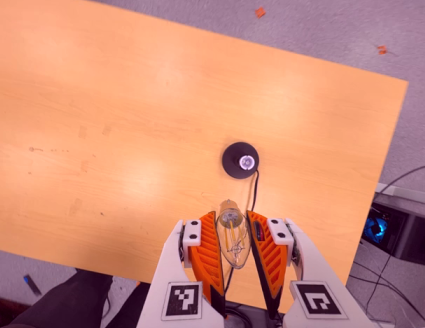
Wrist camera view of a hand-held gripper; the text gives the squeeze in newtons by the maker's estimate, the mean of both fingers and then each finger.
{"total": 11.8, "left": 11.5, "right": 12.1}